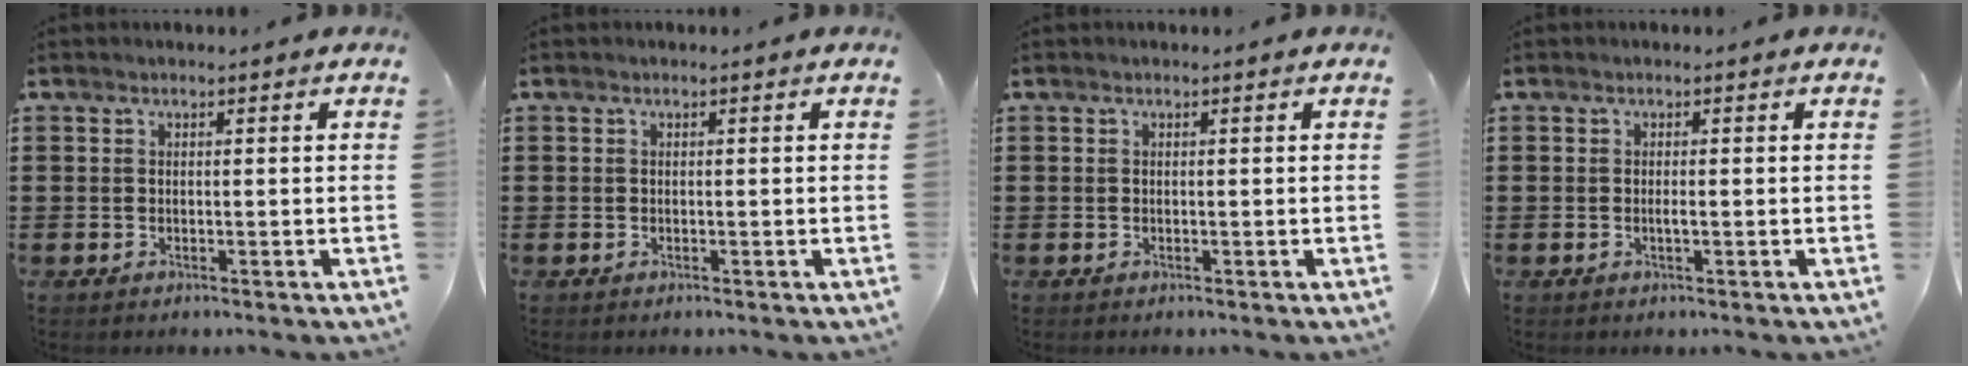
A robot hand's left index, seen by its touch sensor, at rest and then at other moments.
{"total": 0.0}
{"total": 0.0}
{"total": 0.8, "force": [-0.1, 0.0, 0.8], "torque": [-0.015, -0.004, -0.001]}